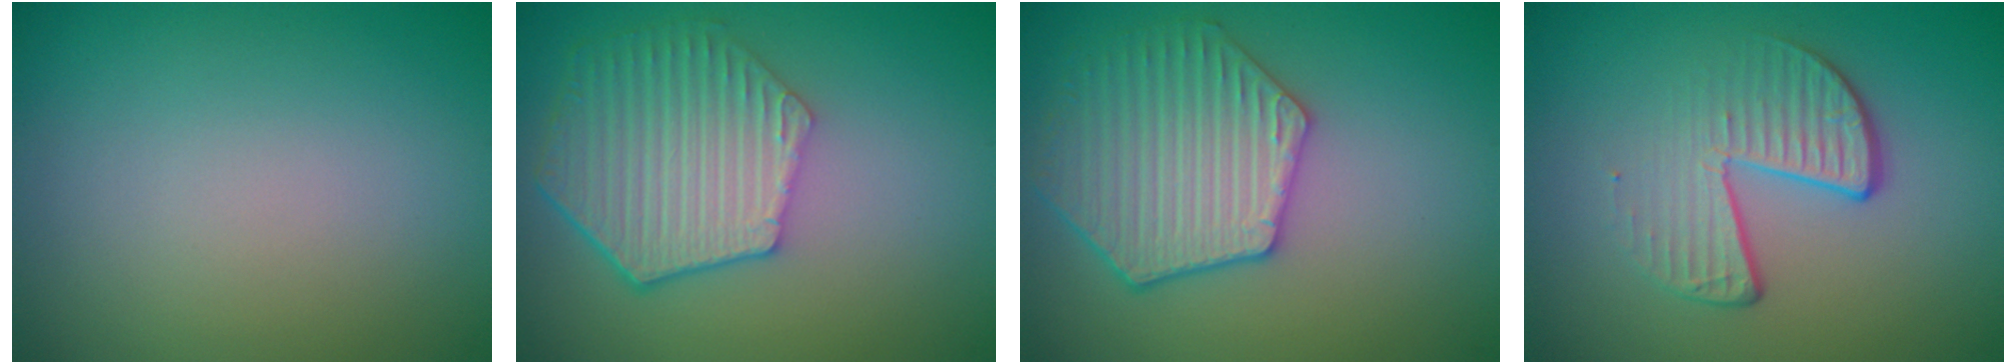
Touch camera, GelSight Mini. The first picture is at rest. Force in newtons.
{"total": 6.6, "press": 5.0, "slide": 4.3}
{"total": 4.9, "press": 4.6, "slide": 1.7}
{"total": 4.1, "press": 2.7, "slide": 3.1}